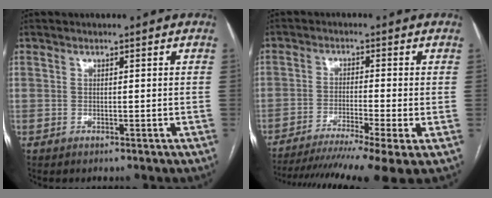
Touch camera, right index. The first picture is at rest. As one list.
[{"total": 14.6, "force": [-10.8, -0.3, 9.8], "torque": [-0.147, -0.025, -0.173]}]